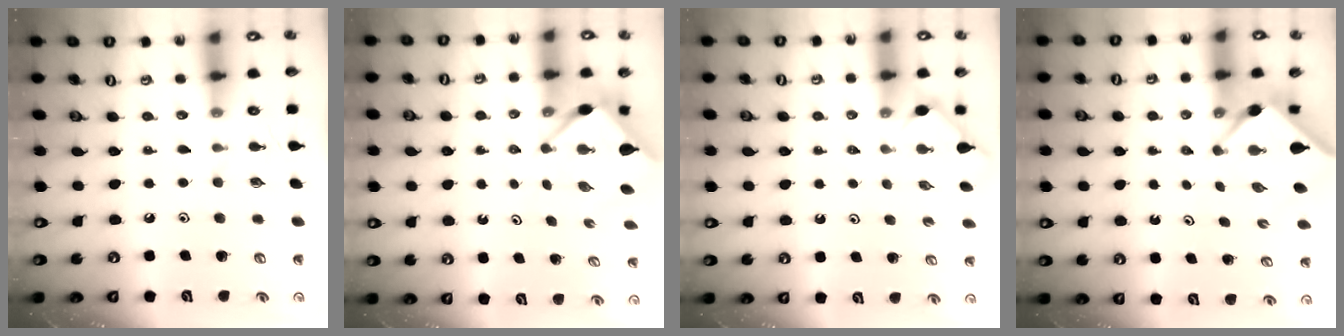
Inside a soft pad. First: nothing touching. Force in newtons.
{"total": 3.6, "press": 3.6, "slide": 0.3}
{"total": 1.7, "press": 1.6, "slide": 0.5}
{"total": 3.0, "press": 3.0, "slide": 0.3}